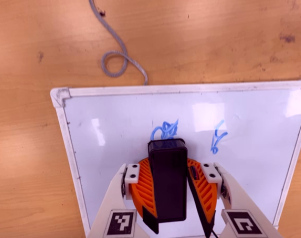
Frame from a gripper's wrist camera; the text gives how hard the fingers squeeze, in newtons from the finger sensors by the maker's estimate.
{"total": 13.7, "left": 15.2, "right": 12.1}